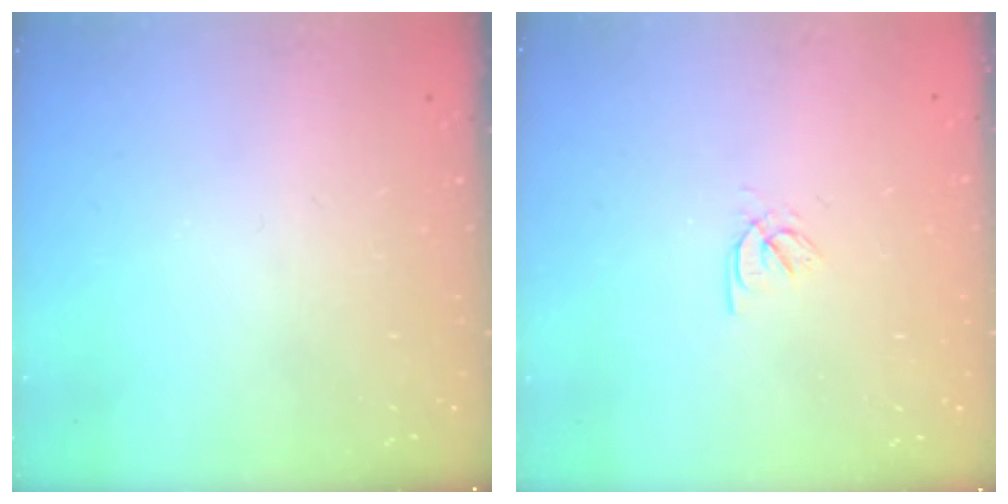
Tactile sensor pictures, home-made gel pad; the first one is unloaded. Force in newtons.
{"total": 2.3, "press": 2.2, "slide": 0.3}